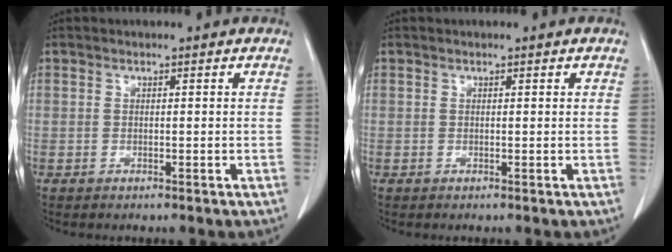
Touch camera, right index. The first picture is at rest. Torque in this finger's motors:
{"motor_torque": [0.02, -0.03, 0.00, -0.01]}